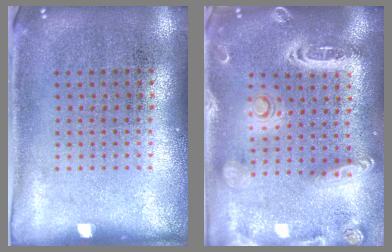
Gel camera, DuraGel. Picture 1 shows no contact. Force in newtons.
{"total": 2.6, "press": 2.3, "slide": 1.2}